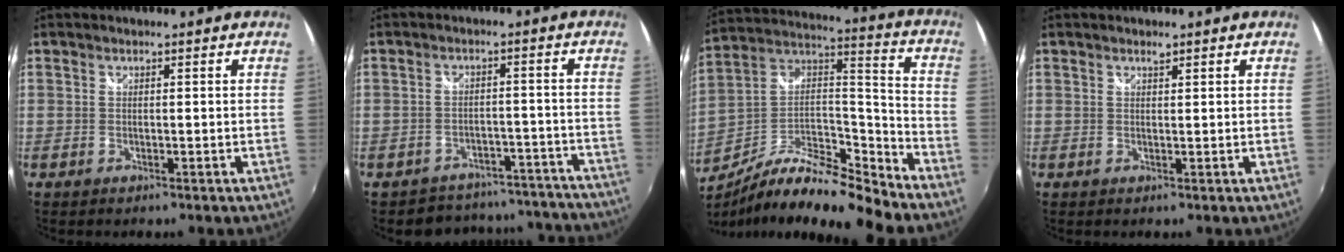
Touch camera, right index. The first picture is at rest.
{"total": 16.7, "force": [-15.0, 6.8, 2.8], "torque": [-0.063, 0.044, -0.173]}
{"total": 17.3, "force": [-13.6, 2.5, 10.4], "torque": [-0.189, 0.005, -0.259]}
{"total": 0.7, "force": [0.6, 0.2, 0.3], "torque": [-0.004, 0.001, 0.011]}